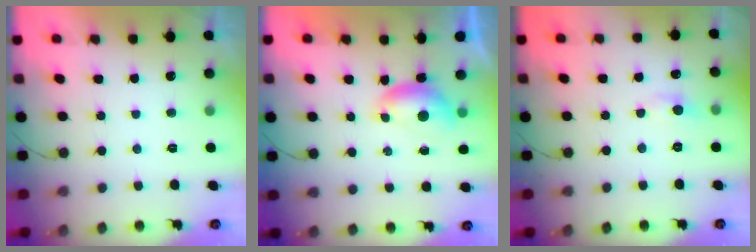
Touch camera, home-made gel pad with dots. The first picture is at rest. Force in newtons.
{"total": 6.1, "press": 6.0, "slide": 0.9}
{"total": 3.9, "press": 3.8, "slide": 0.5}